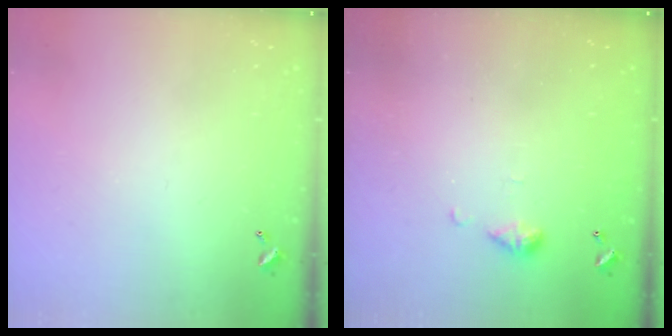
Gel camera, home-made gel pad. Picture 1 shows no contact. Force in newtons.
{"total": 5.6, "press": 5.5, "slide": 0.7}